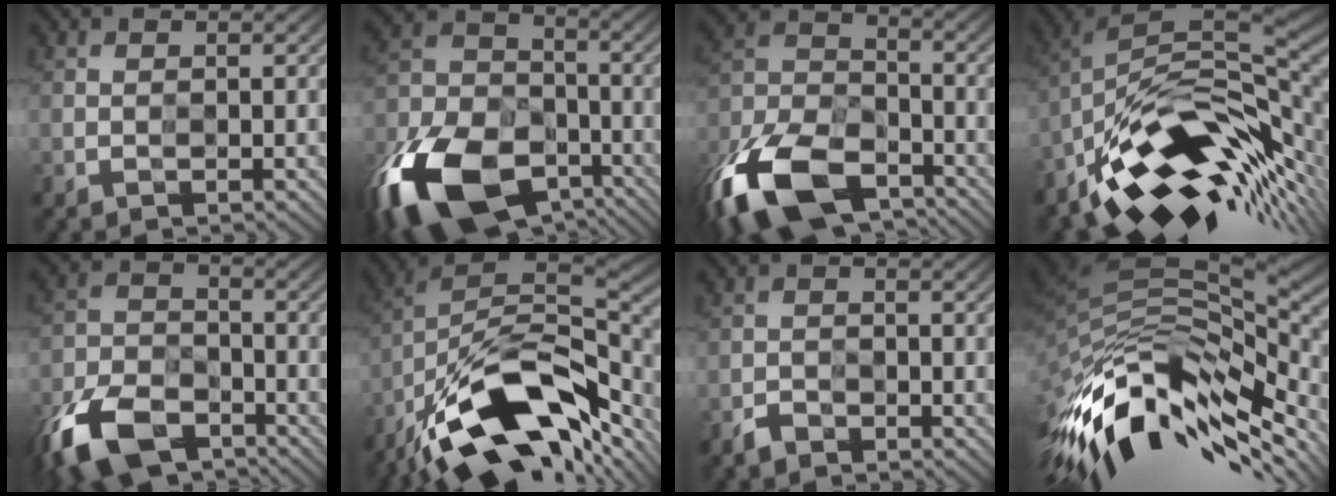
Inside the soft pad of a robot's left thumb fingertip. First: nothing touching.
{"total": 17.2, "force": [-10.7, 10.0, 9.0], "torque": [-0.222, -0.037, -0.207]}
{"total": 14.5, "force": [-9.9, 7.2, 7.8], "torque": [-0.188, -0.030, -0.206]}
{"total": 14.4, "force": [-6.3, 5.7, 11.6], "torque": [-0.199, 0.015, -0.137]}
{"total": 9.7, "force": [-7.1, 4.9, 4.4], "torque": [-0.108, -0.014, -0.151]}
{"total": 16.7, "force": [-11.3, 6.1, 10.6], "torque": [-0.215, -0.001, -0.205]}
{"total": 1.8, "force": [-1.6, 0.5, -0.6], "torque": [0.015, 0.000, -0.032]}
{"total": 15.0, "force": [-9.6, 6.3, 9.7], "torque": [-0.208, -0.009, -0.175]}